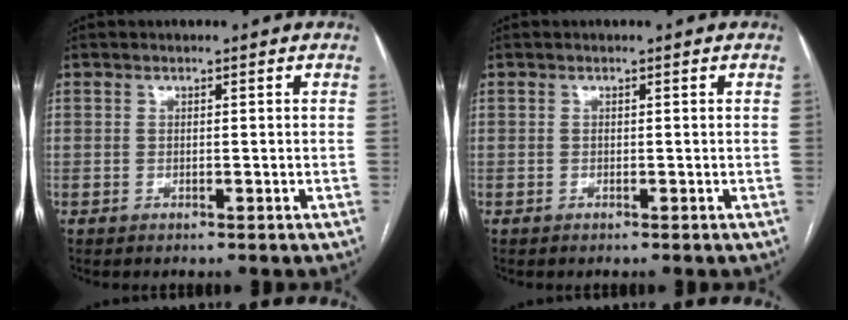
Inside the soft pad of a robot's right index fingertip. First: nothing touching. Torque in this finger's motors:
{"motor_torque": [0.29, -0.01, 0.02, 0.01]}